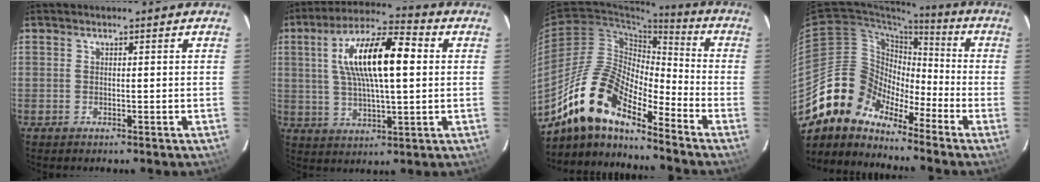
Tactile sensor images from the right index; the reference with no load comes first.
{"total": 15.7, "force": [3.2, 4.7, 14.7], "torque": [-0.265, 0.024, 0.053]}
{"total": 15.6, "force": [-12.3, 4.5, 8.6], "torque": [-0.152, -0.001, -0.244]}
{"total": 11.6, "force": [-9.5, 6.2, 2.0], "torque": [-0.035, 0.036, -0.199]}